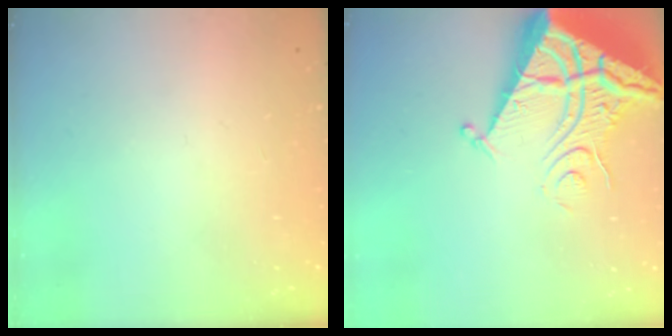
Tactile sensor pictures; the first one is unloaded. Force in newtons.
{"total": 12.7, "press": 12.6, "slide": 1.2}